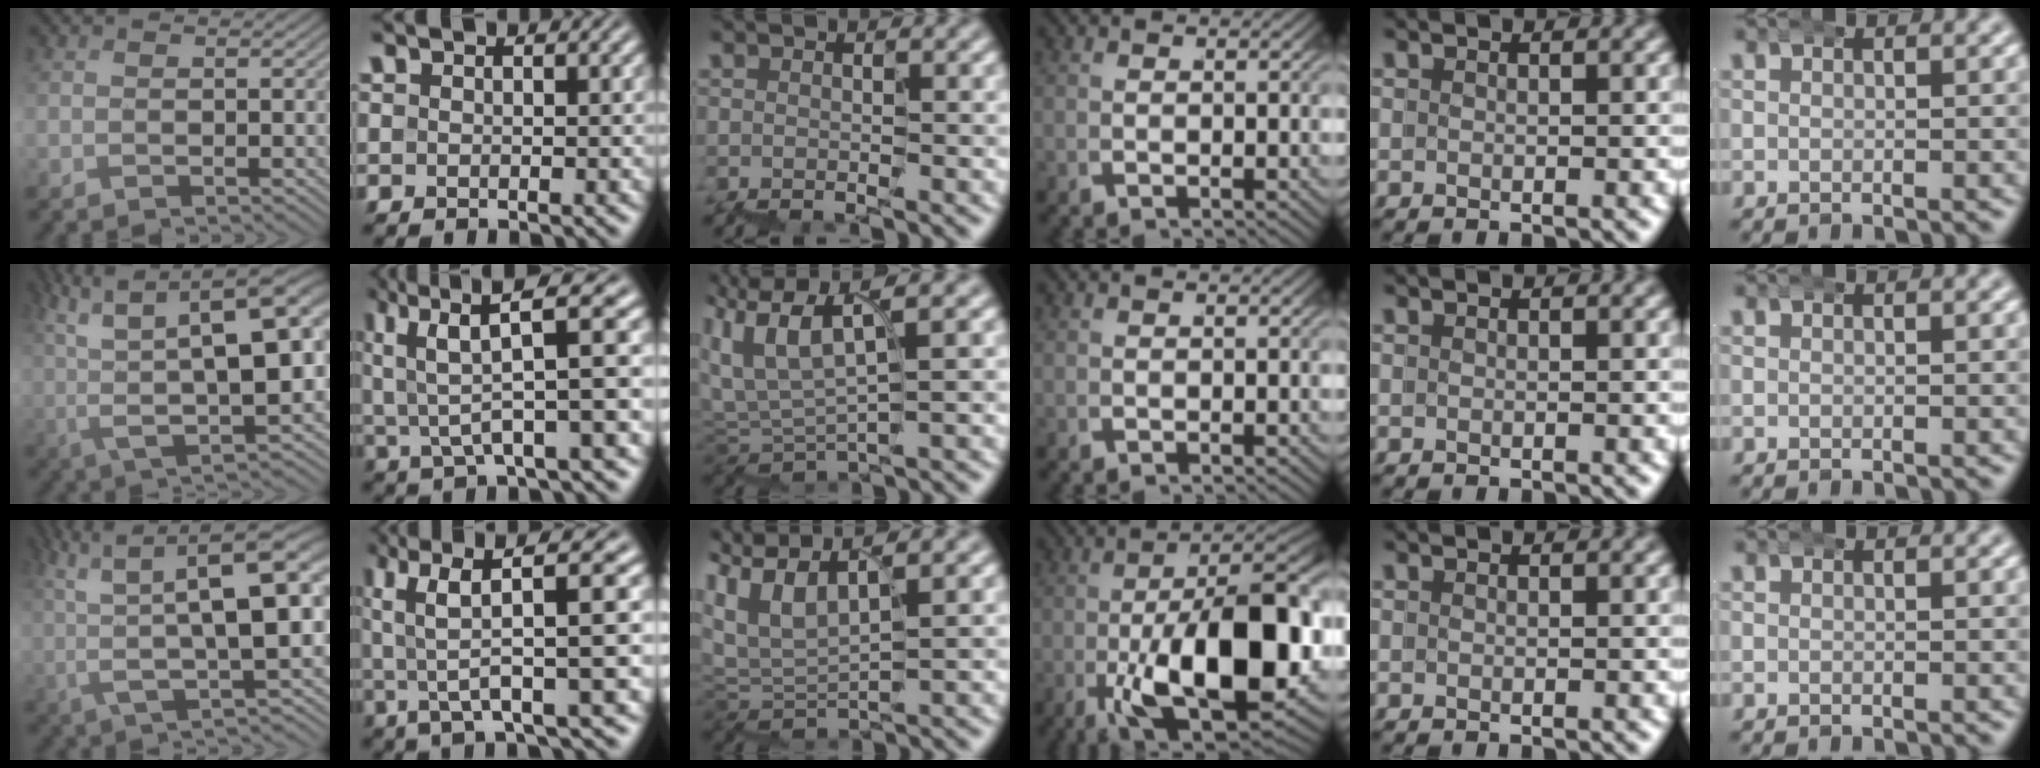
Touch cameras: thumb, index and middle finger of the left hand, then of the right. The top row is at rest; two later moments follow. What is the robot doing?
{"motion": "wrap", "object": "bubble wrap"}